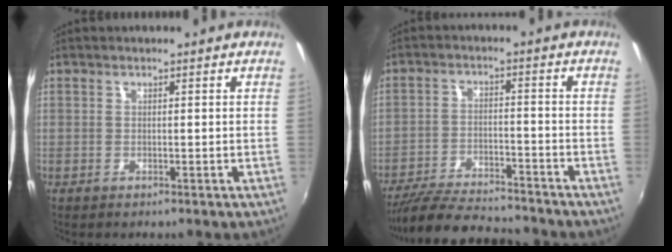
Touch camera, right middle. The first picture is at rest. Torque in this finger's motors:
{"motor_torque": [1.09, -1.05, 0.43, 0.17]}